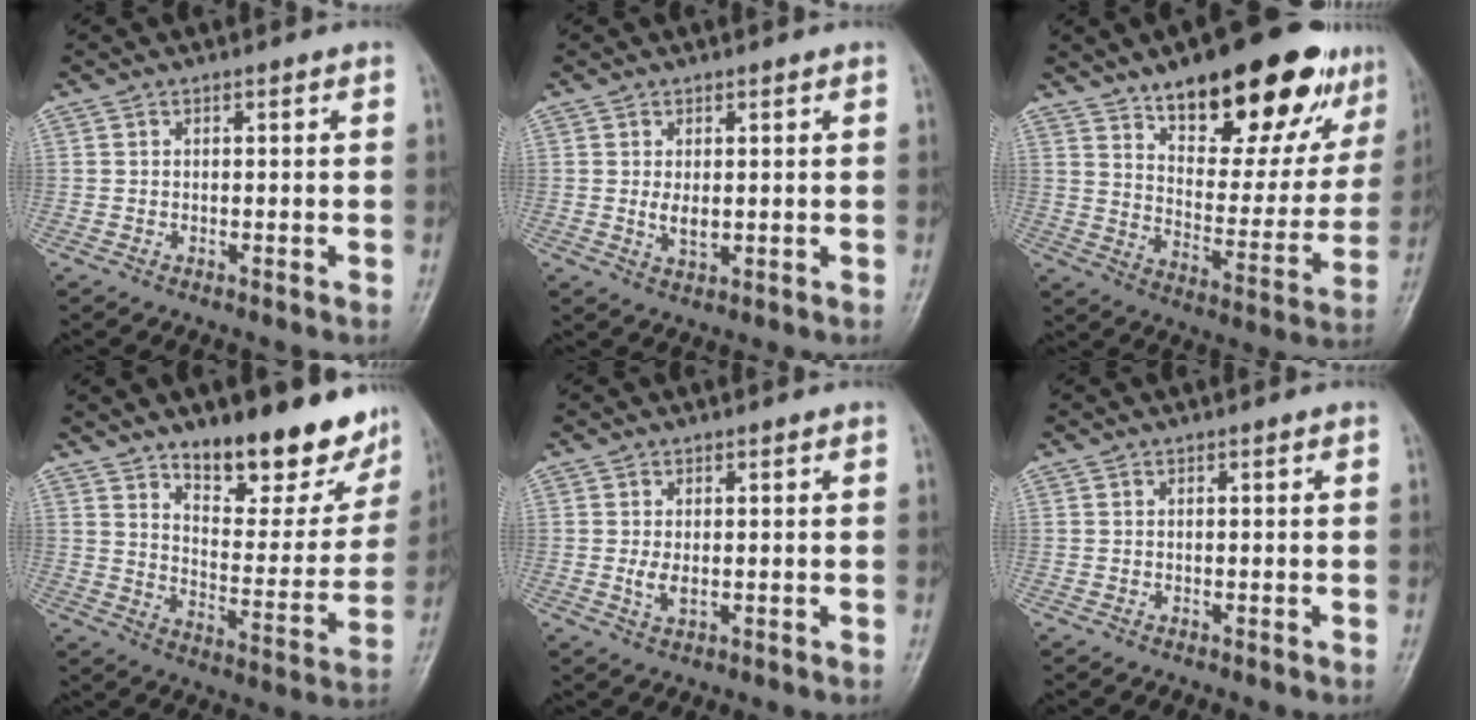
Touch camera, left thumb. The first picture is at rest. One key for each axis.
{"total": 2.9, "fx": 0.8, "fy": 1.5, "fz": 2.4, "tx": -0.038, "ty": -0.011, "tz": 0.018}
{"total": 25.0, "fx": 16.2, "fy": 9.7, "fz": 16.4, "tx": -0.182, "ty": -0.061, "tz": 0.240}
{"total": 18.9, "fx": 13.9, "fy": 7.2, "fz": 10.6, "tx": -0.093, "ty": -0.095, "tz": 0.207}
{"total": 2.5, "fx": 0.5, "fy": 1.3, "fz": 2.1, "tx": -0.038, "ty": -0.007, "tz": 0.013}
{"total": 0.0}